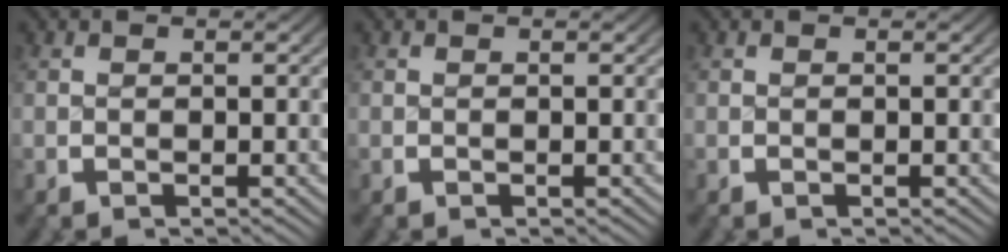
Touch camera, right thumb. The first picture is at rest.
{"total": 0.0}
{"total": 0.0}